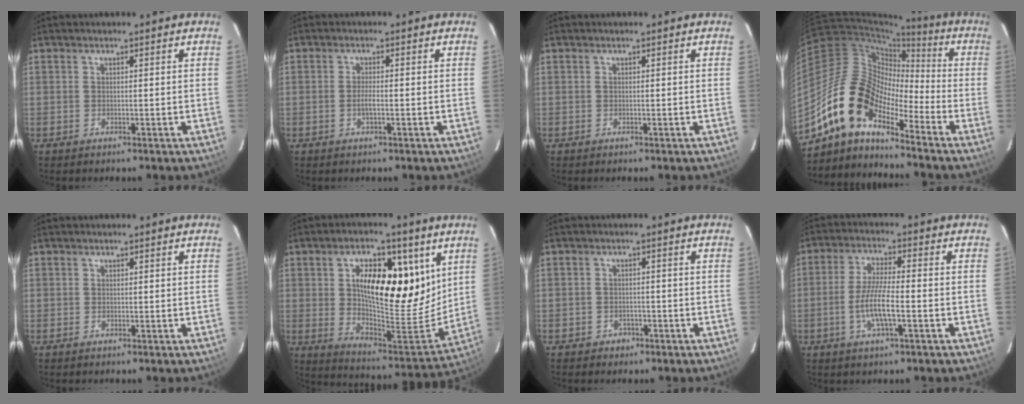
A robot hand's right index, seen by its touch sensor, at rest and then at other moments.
{"total": 1.6, "force": [-0.6, 0.3, 1.5], "torque": [-0.031, -0.002, -0.011]}
{"total": 0.0}
{"total": 13.8, "force": [-10.1, 5.5, 7.6], "torque": [-0.126, 0.014, -0.211]}
{"total": 0.5, "force": [0.0, 0.5, -0.1], "torque": [0.003, 0.002, -0.001]}
{"total": 20.2, "force": [7.7, 9.1, 16.3], "torque": [-0.255, 0.004, 0.130]}
{"total": 2.9, "force": [-1.6, 2.4, 0.4], "torque": [-0.015, 0.008, -0.021]}
{"total": 7.5, "force": [-2.4, 1.2, 7.0], "torque": [-0.141, -0.005, -0.046]}